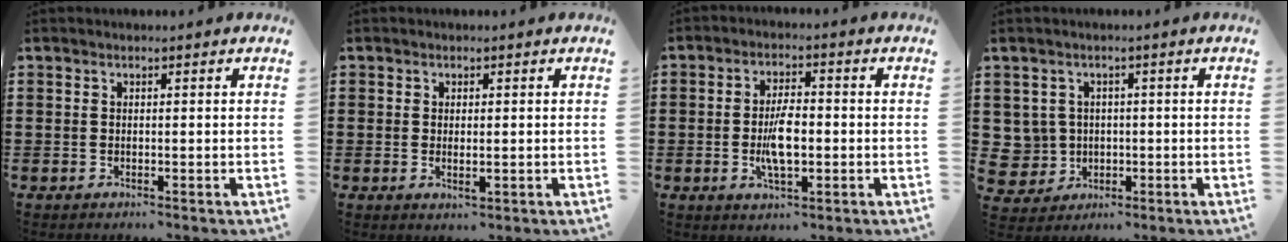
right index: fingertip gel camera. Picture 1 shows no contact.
{"total": 1.5, "force": [0.0, 0.6, 1.3], "torque": [-0.025, 0.001, 0.000]}
{"total": 6.4, "force": [-0.9, 2.6, 5.7], "torque": [-0.121, -0.002, -0.022]}
{"total": 3.9, "force": [0.1, 3.8, 0.4], "torque": [-0.034, 0.009, -0.001]}